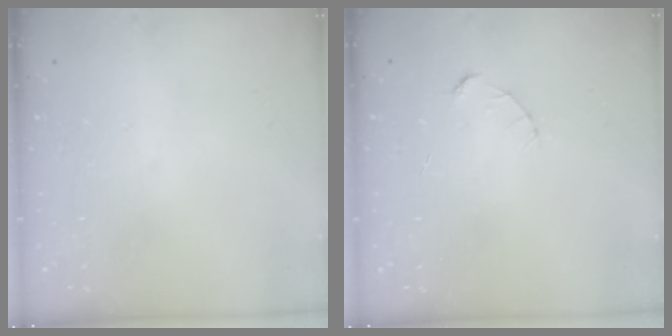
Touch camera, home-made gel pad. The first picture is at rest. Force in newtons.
{"total": 2.4, "press": 2.4, "slide": 0.2}